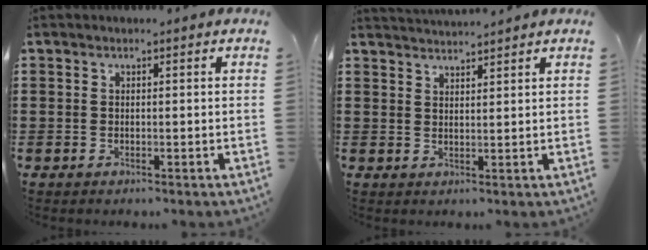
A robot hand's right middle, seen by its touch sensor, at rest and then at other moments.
{"total": 2.3, "force": [2.3, -0.1, -0.1], "torque": [-0.005, -0.003, 0.045]}